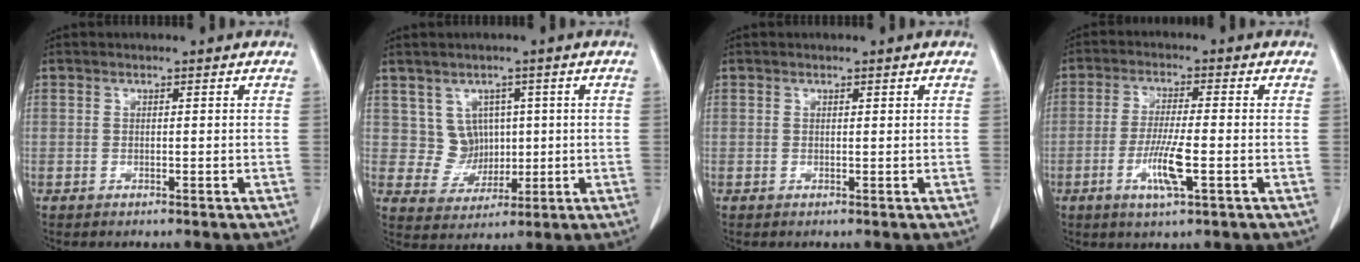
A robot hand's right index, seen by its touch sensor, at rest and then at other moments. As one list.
[{"total": 2.6, "force": [0.5, 2.4, 0.7], "torque": [-0.007, 0.001, 0.011]}, {"total": 0.0}, {"total": 6.8, "force": [-2.4, 0.4, 6.3], "torque": [-0.125, -0.012, -0.044]}]